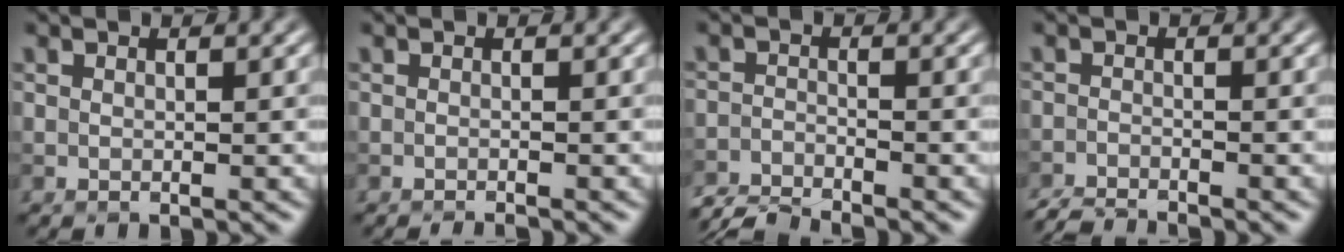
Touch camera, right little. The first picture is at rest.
{"total": 1.0, "force": [-0.9, 0.1, 0.5], "torque": [0.001, -0.002, -0.016]}
{"total": 3.4, "force": [-3.3, 0.2, 0.7], "torque": [-0.015, -0.005, -0.073]}
{"total": 2.7, "force": [-2.6, 0.2, 0.6], "torque": [-0.011, -0.007, -0.054]}